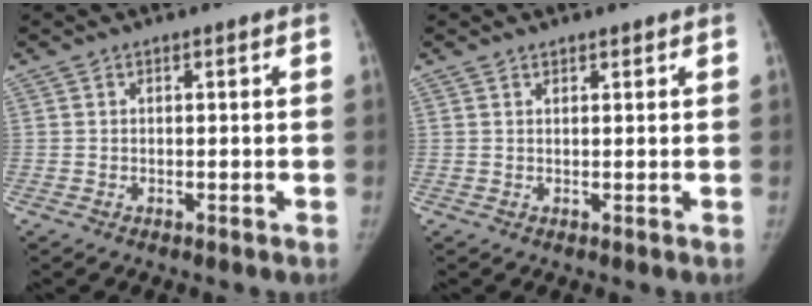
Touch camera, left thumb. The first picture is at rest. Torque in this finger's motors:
{"motor_torque": [-0.37, -0.30, -0.44, 0.28, -0.02]}